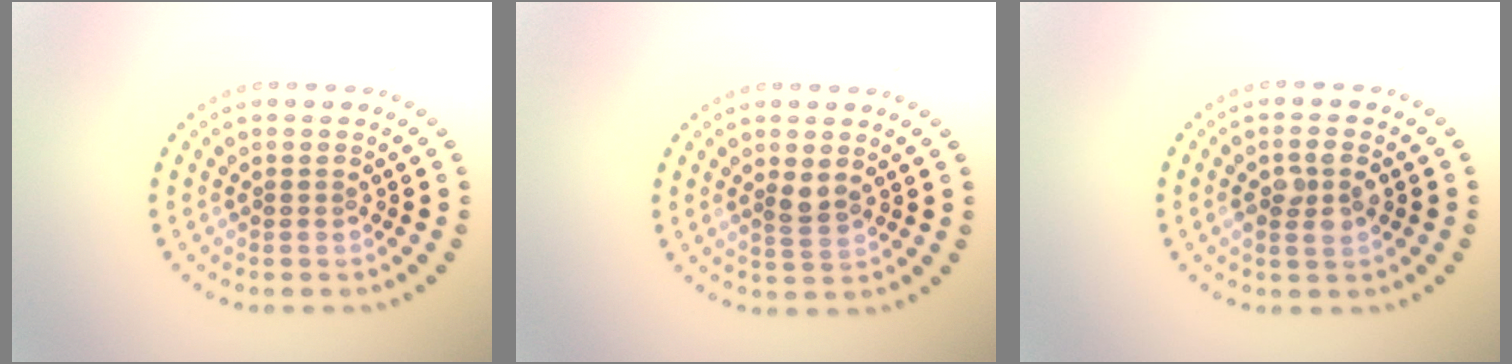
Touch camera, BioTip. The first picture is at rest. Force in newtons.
{"total": 1.6, "press": 1.4, "slide": 0.8}
{"total": 2.3, "press": 2.3, "slide": 0.5}